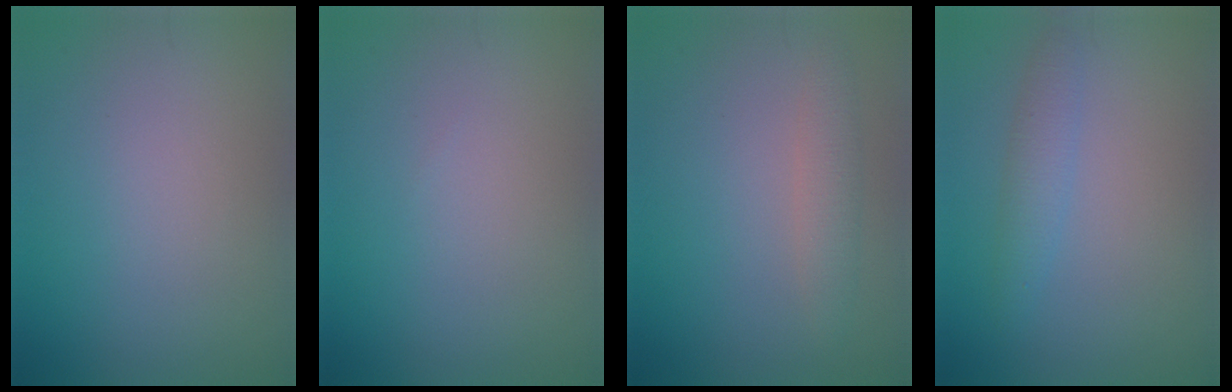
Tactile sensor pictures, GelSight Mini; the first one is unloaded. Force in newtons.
{"total": 0.0}
{"total": 1.9, "press": 1.9, "slide": 0.0}
{"total": 2.0, "press": 2.0, "slide": 0.2}